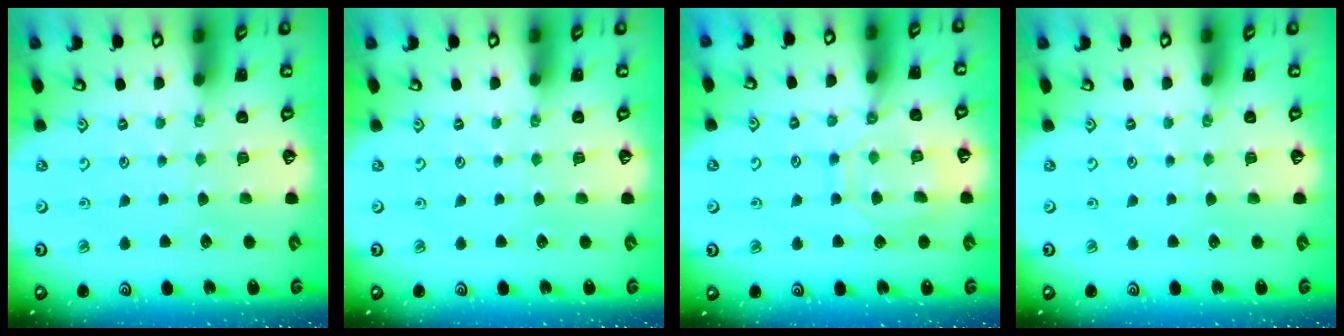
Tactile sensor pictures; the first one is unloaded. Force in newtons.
{"total": 0.0}
{"total": 10.5, "press": 10.4, "slide": 1.0}
{"total": 0.0}